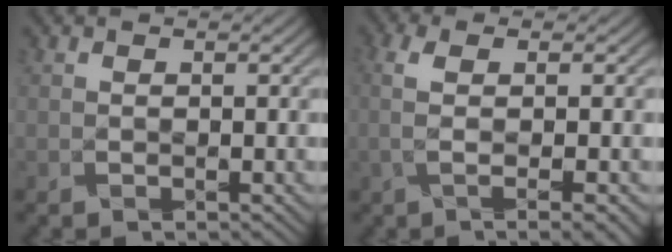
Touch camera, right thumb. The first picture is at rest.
{"total": 4.5, "force": [-0.5, 0.2, 4.5], "torque": [-0.088, 0.005, -0.007]}